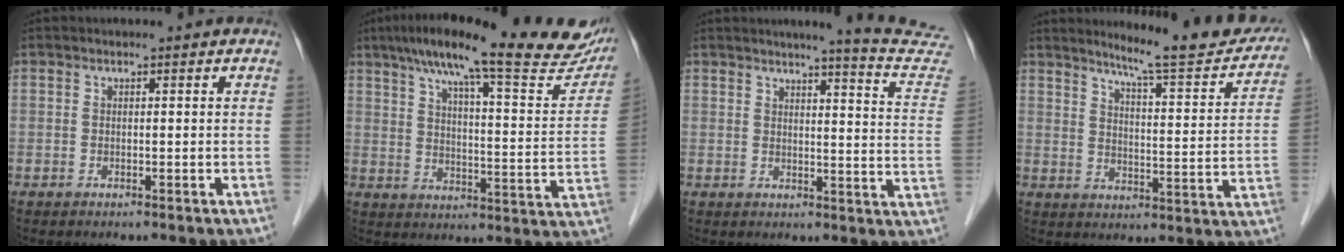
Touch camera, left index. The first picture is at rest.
{"total": 27.3, "force": [22.1, 3.9, 15.5], "torque": [-0.229, -0.007, 0.279]}
{"total": 13.1, "force": [12.6, -1.5, 3.3], "torque": [-0.035, -0.095, 0.122]}
{"total": 16.0, "force": [14.4, 1.2, 7.0], "torque": [-0.090, -0.041, 0.181]}